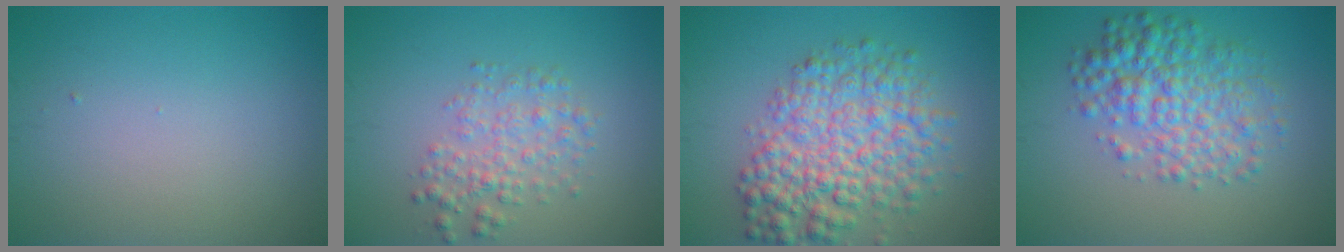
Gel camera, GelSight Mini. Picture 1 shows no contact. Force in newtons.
{"total": 2.9, "press": 2.9, "slide": 0.1}
{"total": 7.6, "press": 7.6, "slide": 0.2}
{"total": 5.5, "press": 5.5, "slide": 0.1}